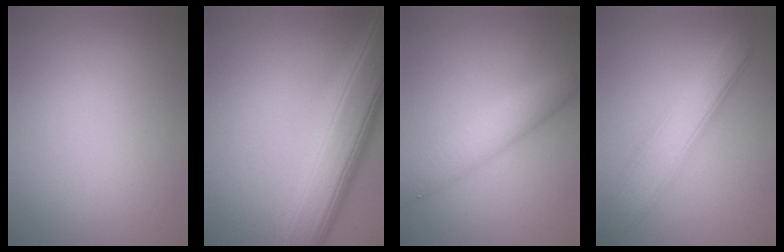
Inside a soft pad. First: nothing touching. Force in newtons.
{"total": 9.6, "press": 9.6, "slide": 0.3}
{"total": 4.1, "press": 4.0, "slide": 0.4}
{"total": 5.0, "press": 5.0, "slide": 0.2}